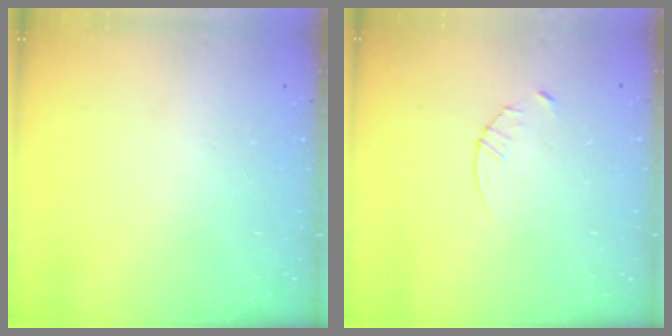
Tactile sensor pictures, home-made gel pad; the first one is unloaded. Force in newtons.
{"total": 3.3, "press": 3.2, "slide": 0.4}